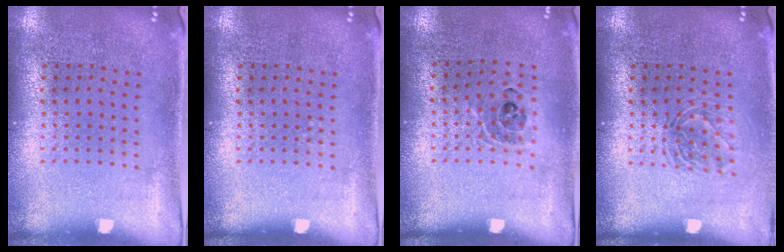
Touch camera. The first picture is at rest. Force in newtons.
{"total": 0.0}
{"total": 1.0, "press": 1.0, "slide": 0.1}
{"total": 1.3, "press": 1.1, "slide": 0.7}